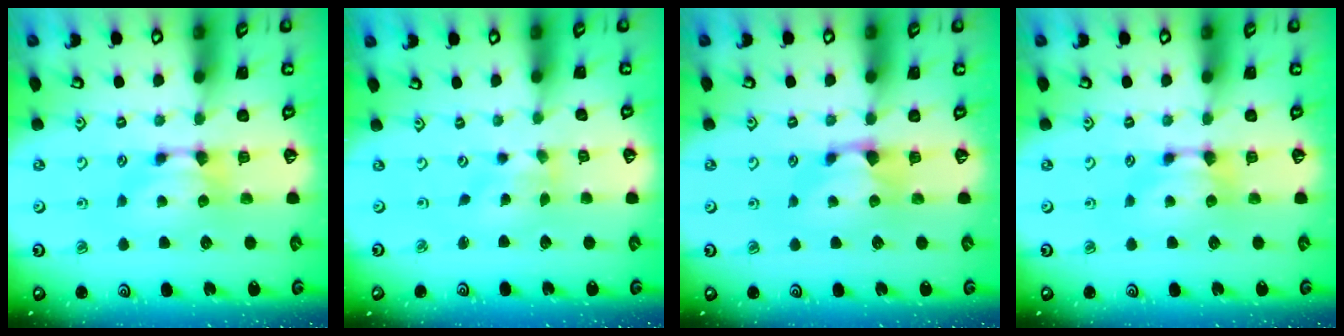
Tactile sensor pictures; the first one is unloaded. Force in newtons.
{"total": 2.0, "press": 1.7, "slide": 1.0}
{"total": 0.9, "press": 0.5, "slide": 0.7}
{"total": 0.0}